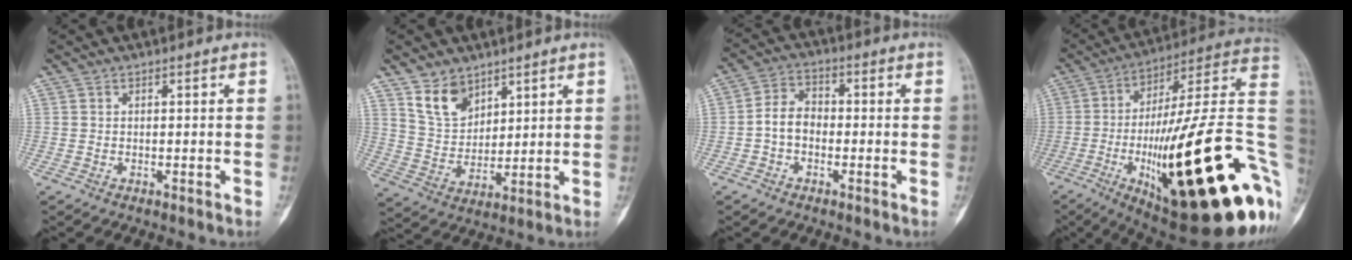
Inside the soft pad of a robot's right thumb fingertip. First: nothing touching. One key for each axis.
{"total": 8.7, "fx": 5.8, "fy": 5.4, "fz": 3.7, "tx": -0.047, "ty": -0.037, "tz": 0.122}
{"total": 6.2, "fx": -1.2, "fy": 4.5, "fz": 4.0, "tx": -0.059, "ty": 0.024, "tz": -0.033}
{"total": 39.5, "fx": -9.2, "fy": 10.0, "fz": 37.1, "tx": -0.481, "ty": 0.036, "tz": -0.140}